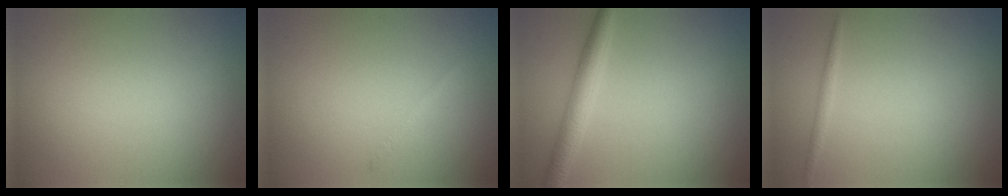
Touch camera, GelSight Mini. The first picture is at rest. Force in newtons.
{"total": 0.5, "press": 0.5, "slide": 0.0}
{"total": 2.7, "press": 2.7, "slide": 0.1}
{"total": 0.8, "press": 0.8, "slide": 0.1}